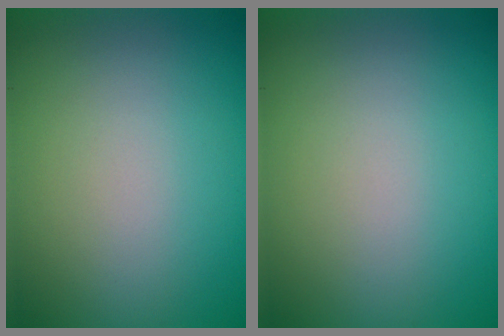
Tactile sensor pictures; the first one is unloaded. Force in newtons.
{"total": 0.0}